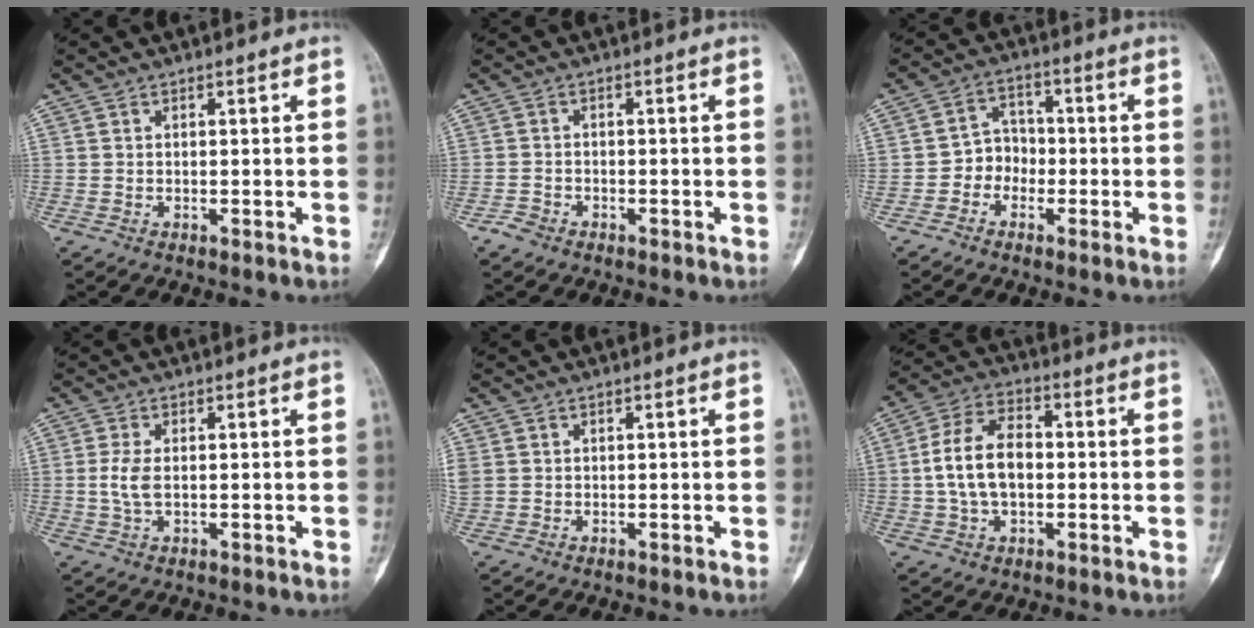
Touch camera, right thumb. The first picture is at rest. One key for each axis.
{"total": 2.1, "fx": -1.5, "fy": 1.3, "fz": 0.6, "tx": -0.016, "ty": 0.006, "tz": -0.029}
{"total": 5.3, "fx": -2.0, "fy": 4.5, "fz": 1.9, "tx": 0.003, "ty": 0.024, "tz": -0.049}
{"total": 3.6, "fx": 0.0, "fy": 1.8, "fz": 3.1, "tx": -0.069, "ty": 0.002, "tz": -0.002}
{"total": 2.7, "fx": 0.3, "fy": 2.3, "fz": 1.3, "tx": -0.039, "ty": 0.011, "tz": 0.012}
{"total": 11.6, "fx": -0.4, "fy": 7.3, "fz": 9.0, "tx": -0.162, "ty": 0.025, "tz": -0.015}